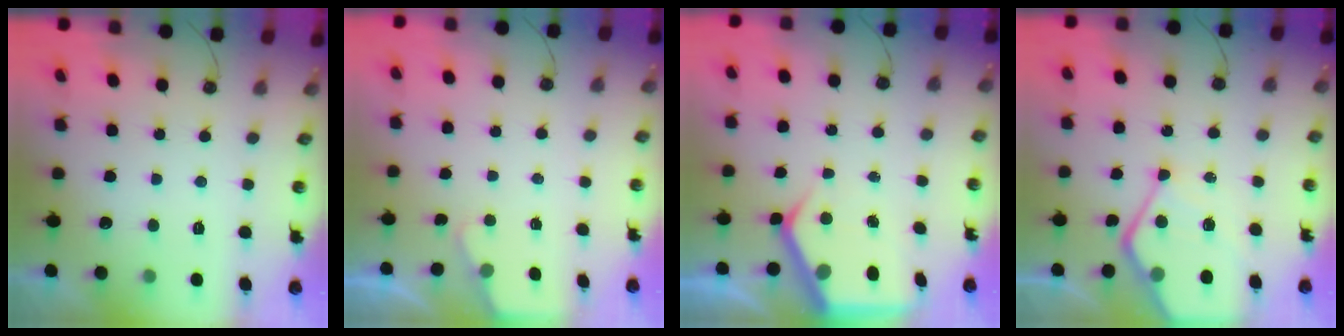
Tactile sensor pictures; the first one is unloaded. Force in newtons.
{"total": 1.5, "press": 1.5, "slide": 0.3}
{"total": 8.4, "press": 8.3, "slide": 0.7}
{"total": 13.5, "press": 13.5, "slide": 1.3}